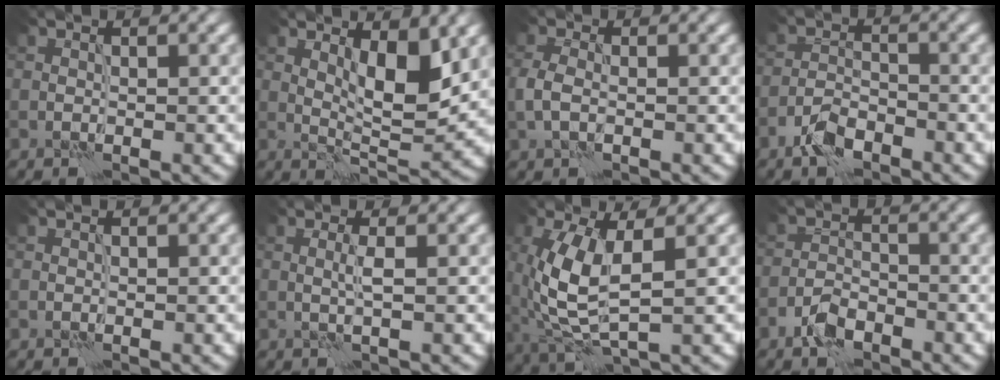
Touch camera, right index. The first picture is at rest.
{"total": 5.0, "force": [2.0, 1.6, 4.3], "torque": [-0.076, -0.005, 0.037]}
{"total": 2.0, "force": [-0.4, 1.2, 1.5], "torque": [-0.040, 0.002, -0.011]}
{"total": 3.0, "force": [-2.2, 1.2, 1.6], "torque": [-0.030, 0.006, -0.050]}
{"total": 0.0}
{"total": 1.2, "force": [0.2, -0.2, 1.2], "torque": [-0.030, 0.002, 0.002]}
{"total": 6.6, "force": [0.2, 2.6, 6.0], "torque": [-0.150, -0.005, 0.009]}
{"total": 2.6, "force": [-1.9, 1.1, 1.5], "torque": [-0.026, 0.006, -0.042]}